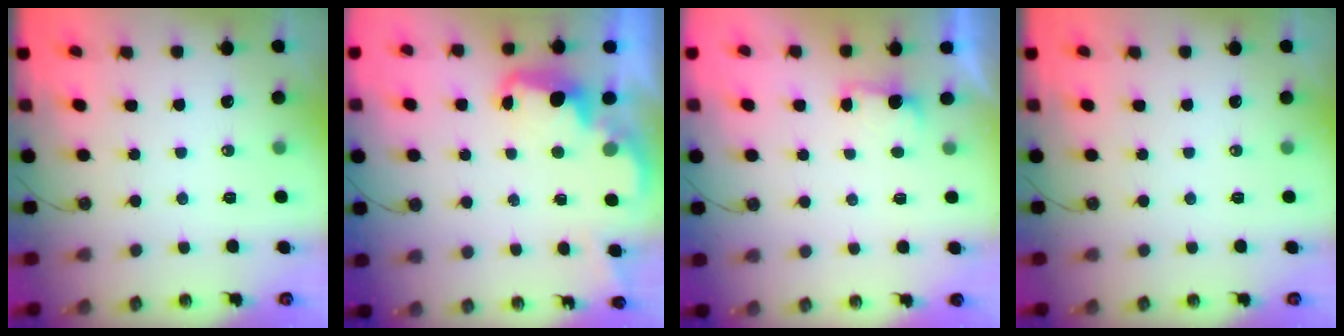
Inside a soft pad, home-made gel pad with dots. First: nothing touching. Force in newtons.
{"total": 2.7, "press": 2.7, "slide": 0.7}
{"total": 2.3, "press": 2.1, "slide": 1.0}
{"total": 0.0}